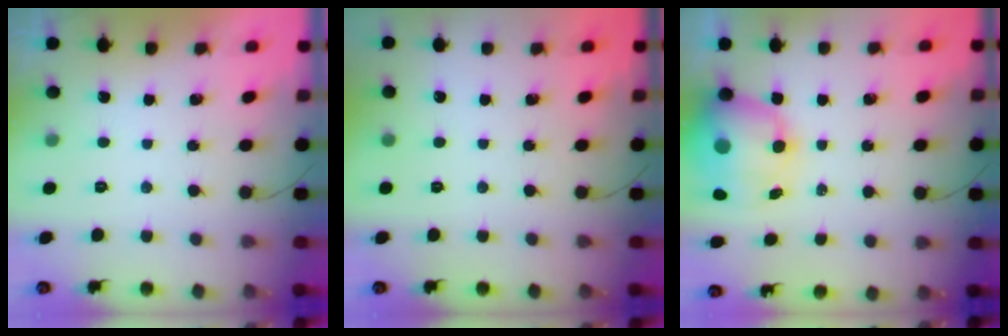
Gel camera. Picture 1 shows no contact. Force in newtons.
{"total": 0.0}
{"total": 13.5, "press": 13.0, "slide": 3.5}